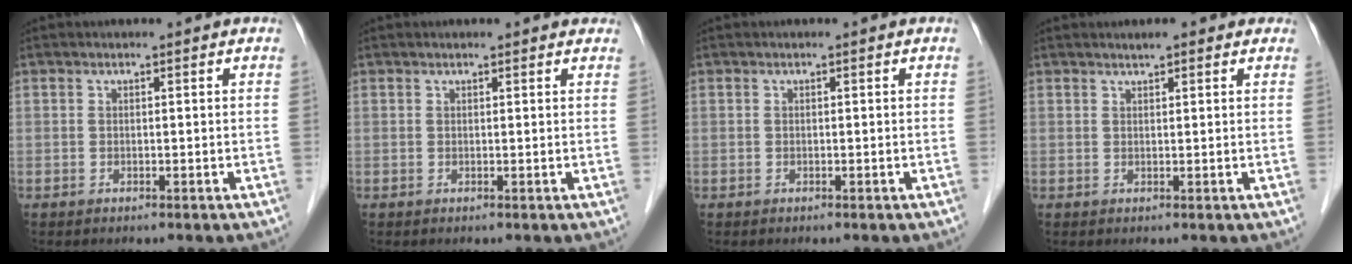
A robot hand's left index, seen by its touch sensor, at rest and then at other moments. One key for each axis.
{"total": 3.2, "fx": 2.9, "fy": 0.9, "fz": 1.0, "tx": -0.012, "ty": 0.016, "tz": 0.024}
{"total": 0.0}
{"total": 2.5, "fx": 2.0, "fy": 0.8, "fz": 1.3, "tx": -0.016, "ty": 0.013, "tz": 0.026}